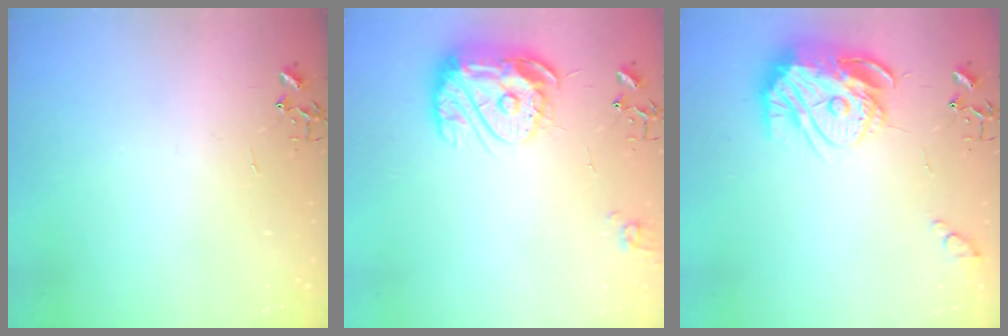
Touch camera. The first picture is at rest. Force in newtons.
{"total": 15.4, "press": 15.3, "slide": 1.3}
{"total": 16.3, "press": 16.2, "slide": 1.6}